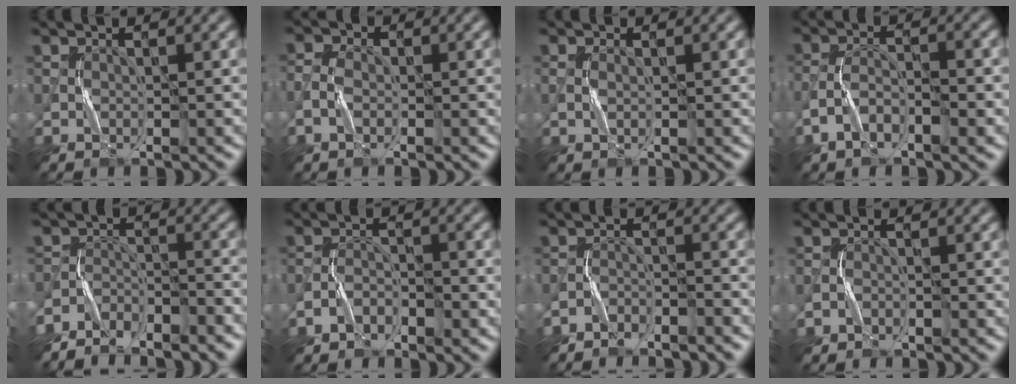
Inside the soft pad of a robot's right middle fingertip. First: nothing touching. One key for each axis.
{"total": 2.1, "fx": -0.8, "fy": 1.4, "fz": 1.4, "tx": -0.032, "ty": 0.002, "tz": -0.021}
{"total": 0.9, "fx": 0.1, "fy": 0.5, "fz": 0.8, "tx": -0.019, "ty": -0.001, "tz": 0.002}
{"total": 4.0, "fx": -2.0, "fy": 1.5, "fz": 3.0, "tx": -0.059, "ty": 0.007, "tz": -0.043}
{"total": 5.1, "fx": -4.6, "fy": 1.8, "fz": 1.1, "tx": -0.018, "ty": -0.003, "tz": -0.092}
{"total": 2.3, "fx": -1.5, "fy": 1.3, "fz": 1.2, "tx": -0.018, "ty": 0.010, "tz": -0.031}
{"total": 2.6, "fx": -2.5, "fy": 0.7, "fz": 0.3, "tx": -0.003, "ty": 0.004, "tz": -0.054}
{"total": 0.8, "fx": -0.7, "fy": 0.3, "fz": 0.1, "tx": -0.001, "ty": 0.005, "tz": -0.015}